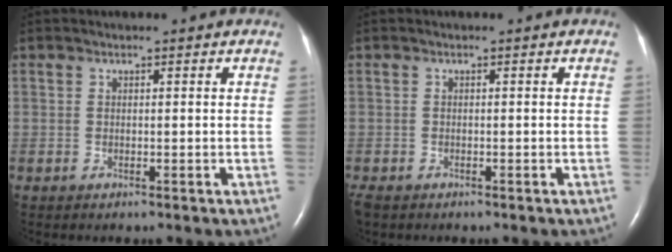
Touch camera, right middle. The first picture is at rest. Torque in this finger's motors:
{"motor_torque": [0.30, -0.44, 0.00, 0.01]}